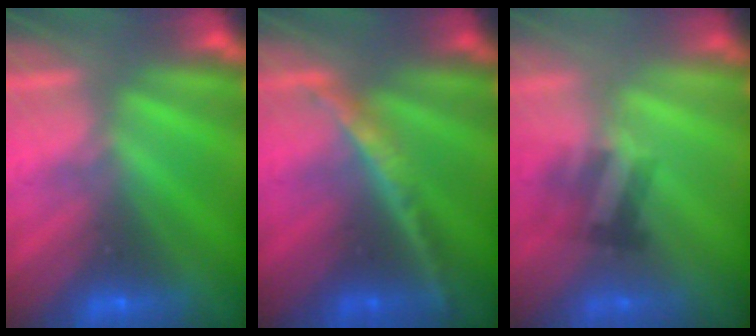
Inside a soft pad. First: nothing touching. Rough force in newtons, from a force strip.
{"total": 2.4}
{"total": 2.1}